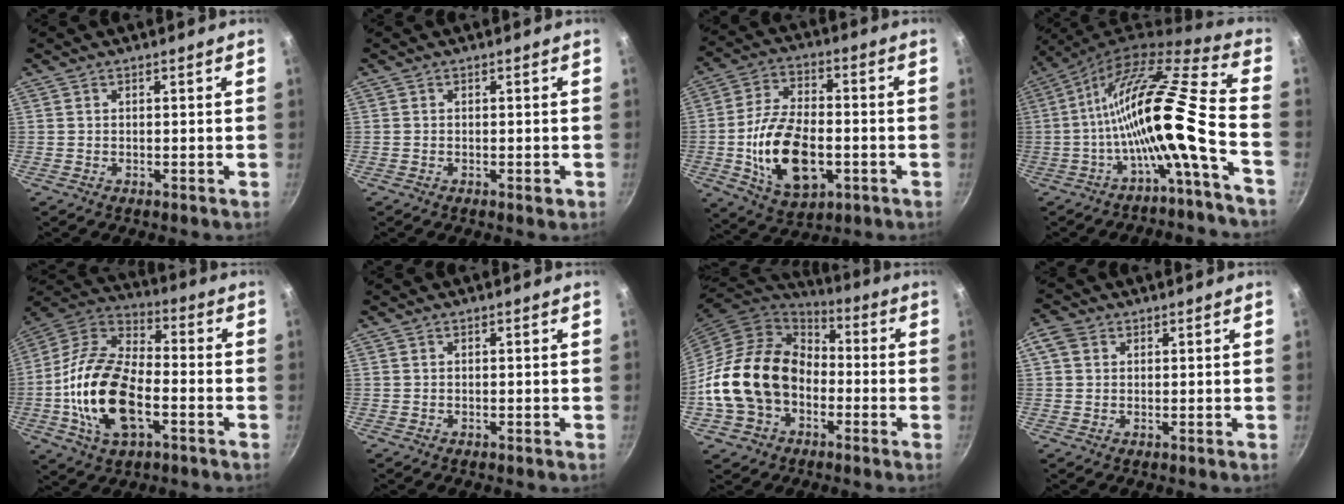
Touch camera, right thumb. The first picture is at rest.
{"total": 1.1, "force": [-0.5, 0.5, 0.9], "torque": [-0.014, 0.001, -0.009]}
{"total": 17.2, "force": [-3.5, 9.7, 13.8], "torque": [-0.240, 0.020, -0.056]}
{"total": 15.4, "force": [-5.6, 0.5, 14.3], "torque": [-0.232, 0.047, -0.105]}
{"total": 20.0, "force": [-4.9, 10.6, 16.2], "torque": [-0.300, 0.033, -0.106]}
{"total": 0.0}
{"total": 19.5, "force": [-3.6, 14.9, 12.0], "torque": [-0.196, 0.052, -0.070]}
{"total": 3.5, "force": [1.2, 2.8, 1.7], "torque": [-0.029, 0.004, 0.015]}